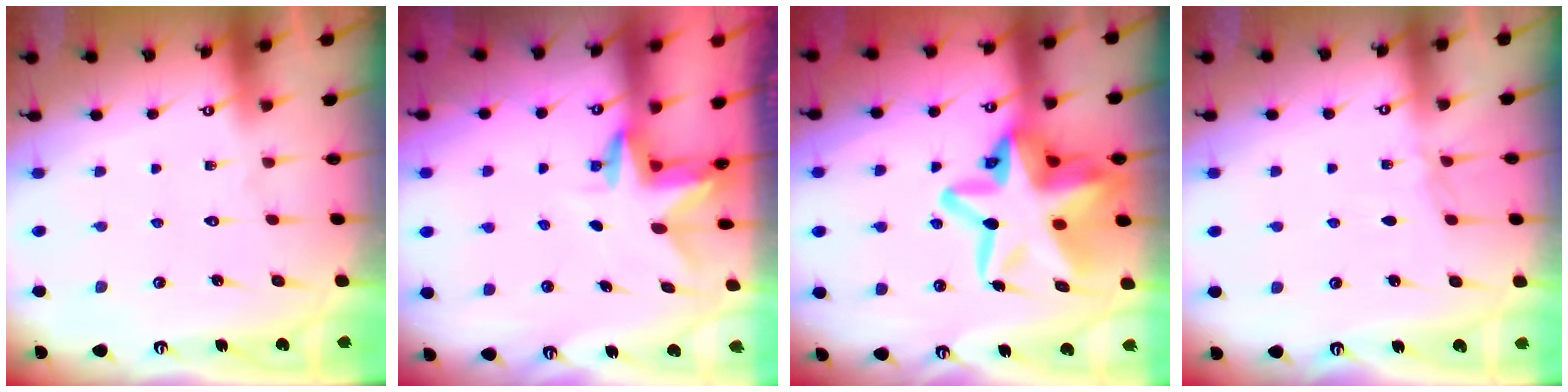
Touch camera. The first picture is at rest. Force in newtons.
{"total": 2.8, "press": 2.8, "slide": 0.1}
{"total": 22.3, "press": 21.9, "slide": 4.1}
{"total": 4.3, "press": 4.2, "slide": 0.6}